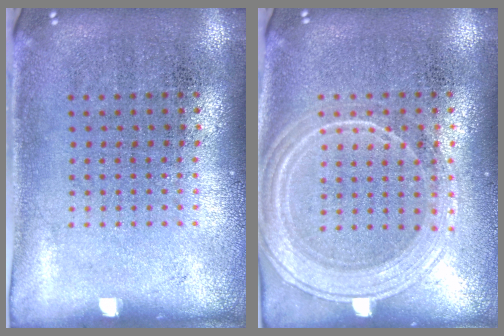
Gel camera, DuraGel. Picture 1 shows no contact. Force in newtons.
{"total": 1.9, "press": 1.8, "slide": 0.3}